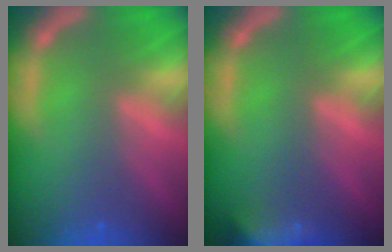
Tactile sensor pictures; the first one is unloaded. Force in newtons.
{"total": 7.4}